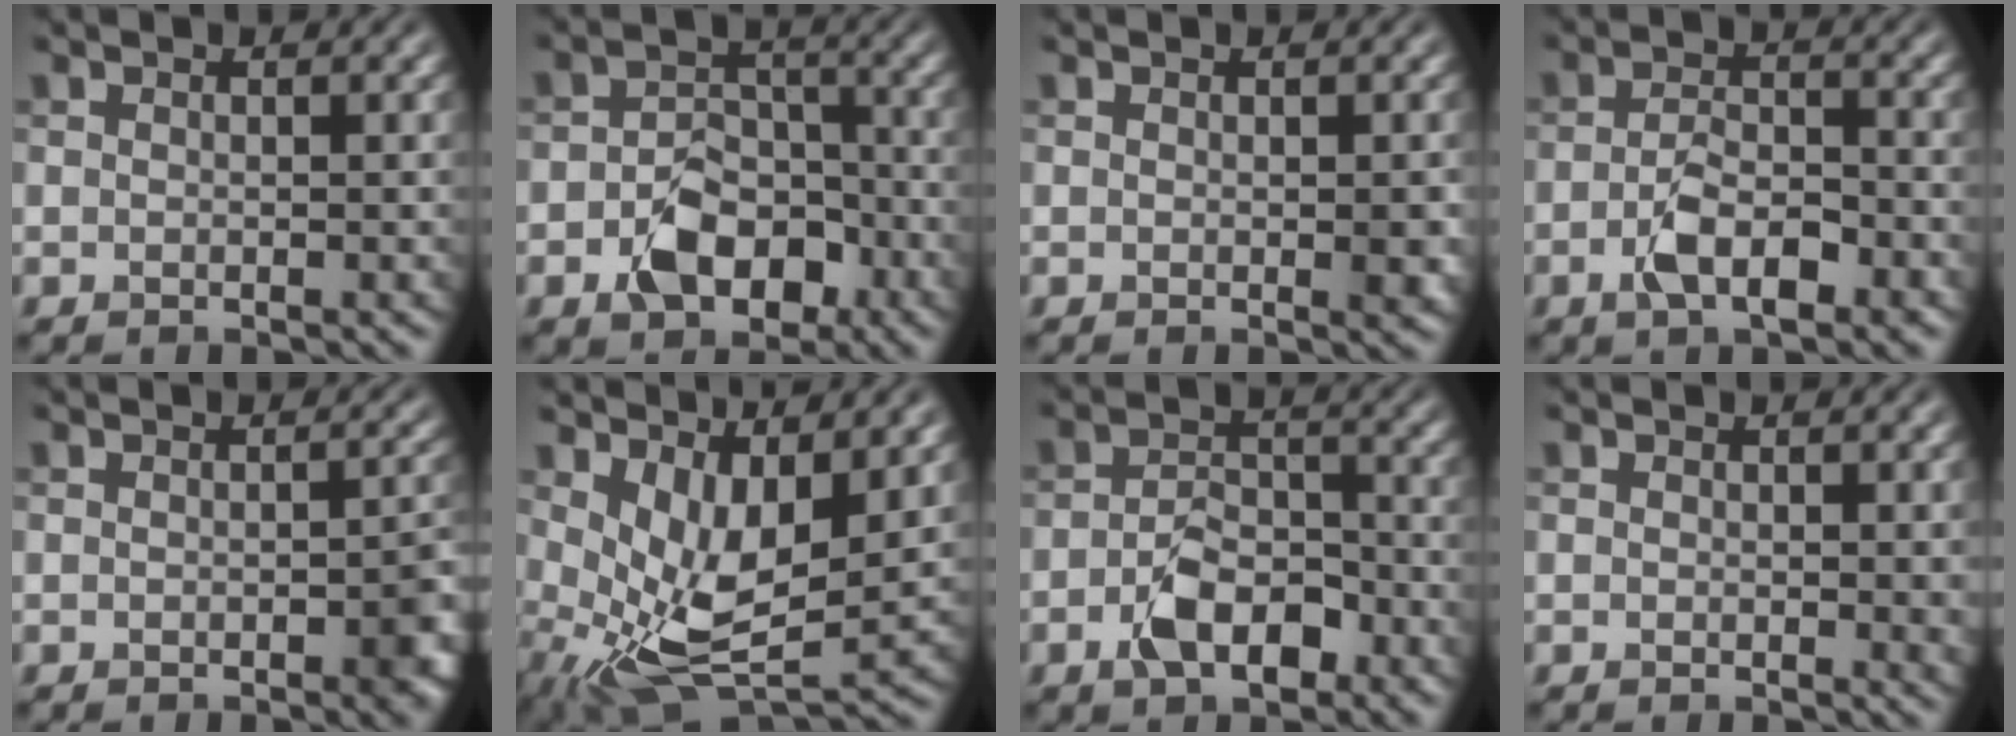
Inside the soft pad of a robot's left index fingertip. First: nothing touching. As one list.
[{"total": 5.7, "force": [-2.7, 3.6, 3.4], "torque": [-0.049, -0.003, -0.046]}, {"total": 1.1, "force": [-0.3, 0.4, 1.0], "torque": [-0.011, -0.003, -0.002]}, {"total": 4.1, "force": [-2.0, 1.7, 3.2], "torque": [-0.063, 0.001, -0.039]}, {"total": 2.7, "force": [-1.0, 1.0, 2.3], "torque": [-0.027, -0.001, -0.011]}, {"total": 7.1, "force": [1.1, 3.6, 6.0], "torque": [-0.123, -0.019, 0.028]}, {"total": 4.9, "force": [-2.5, 2.6, 3.3], "torque": [-0.058, 0.003, -0.046]}, {"total": 1.1, "force": [0.2, 0.4, 1.0], "torque": [-0.009, -0.002, 0.005]}]